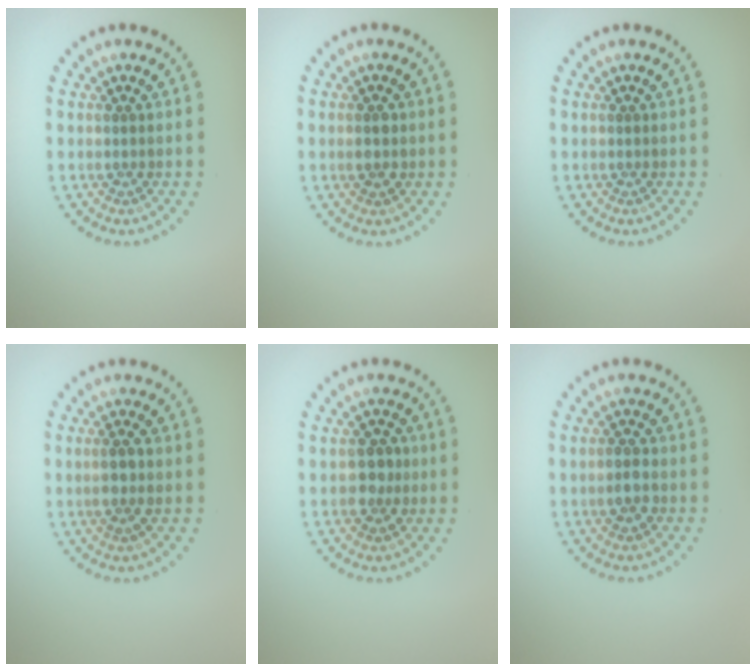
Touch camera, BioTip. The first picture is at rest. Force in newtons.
{"total": 1.4, "press": 1.3, "slide": 0.1}
{"total": 0.0}
{"total": 2.1, "press": 1.9, "slide": 0.9}
{"total": 2.4, "press": 2.3, "slide": 0.4}
{"total": 1.7, "press": 1.7, "slide": 0.1}